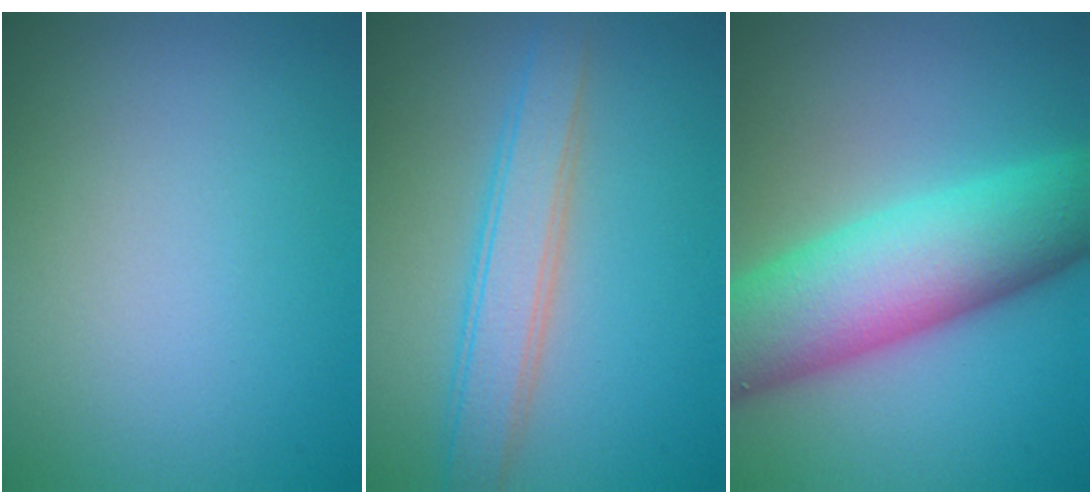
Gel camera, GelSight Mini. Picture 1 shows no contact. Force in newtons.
{"total": 3.8, "press": 3.8, "slide": 0.2}
{"total": 10.7, "press": 10.7, "slide": 0.4}